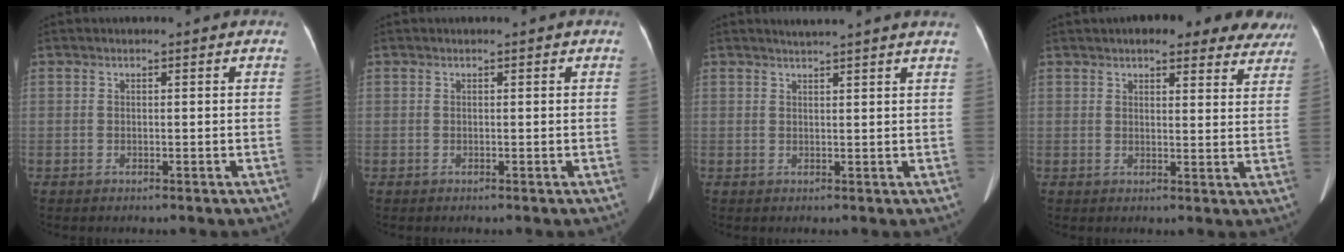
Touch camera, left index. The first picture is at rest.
{"total": 0.5, "force": [0.2, 0.2, 0.4], "torque": [-0.002, -0.008, -0.003]}
{"total": 6.1, "force": [5.5, -0.8, 2.5], "torque": [-0.032, 0.000, 0.053]}
{"total": 13.1, "force": [11.1, 3.8, 5.7], "torque": [-0.036, -0.007, 0.114]}